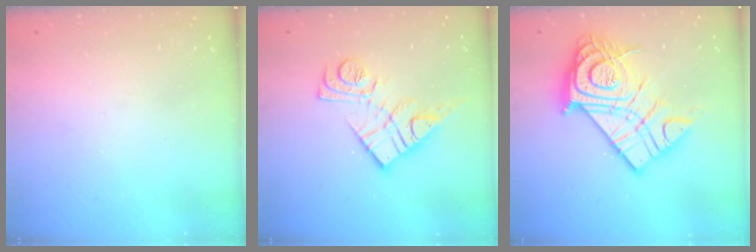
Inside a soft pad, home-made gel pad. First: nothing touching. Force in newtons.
{"total": 13.5, "press": 13.5, "slide": 0.8}
{"total": 24.3, "press": 24.1, "slide": 2.4}